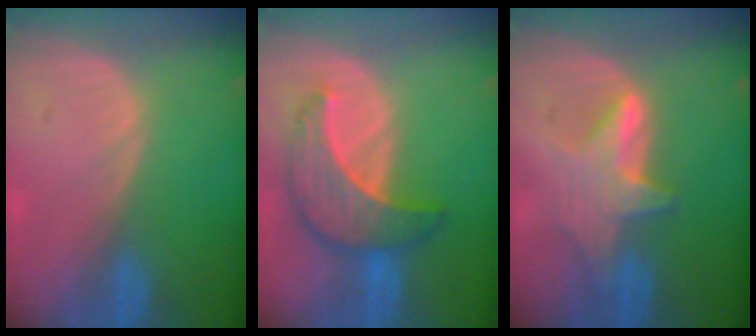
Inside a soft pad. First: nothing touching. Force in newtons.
{"total": 8.5, "press": 8.4, "slide": 0.5}
{"total": 6.2, "press": 6.0, "slide": 1.3}